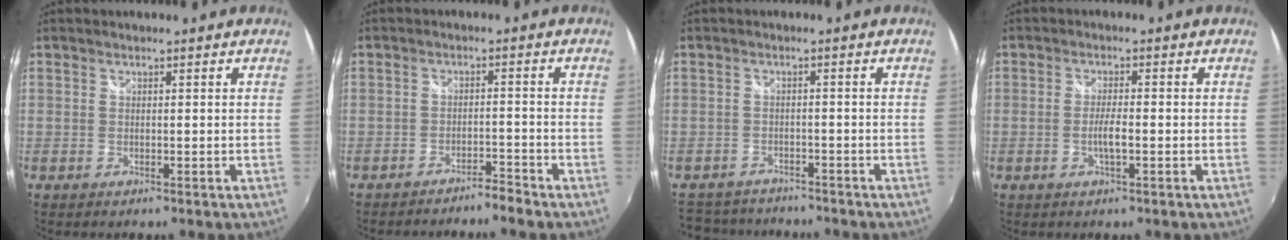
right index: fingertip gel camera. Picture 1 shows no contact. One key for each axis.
{"total": 2.9, "fx": -2.9, "fy": 0.0, "fz": 0.5, "tx": -0.020, "ty": 0.000, "tz": -0.051}
{"total": 8.0, "fx": -7.0, "fy": 3.4, "fz": 1.5, "tx": -0.052, "ty": 0.007, "tz": -0.111}
{"total": 3.0, "fx": -0.9, "fy": 0.4, "fz": 2.9, "tx": -0.054, "ty": -0.003, "tz": -0.017}